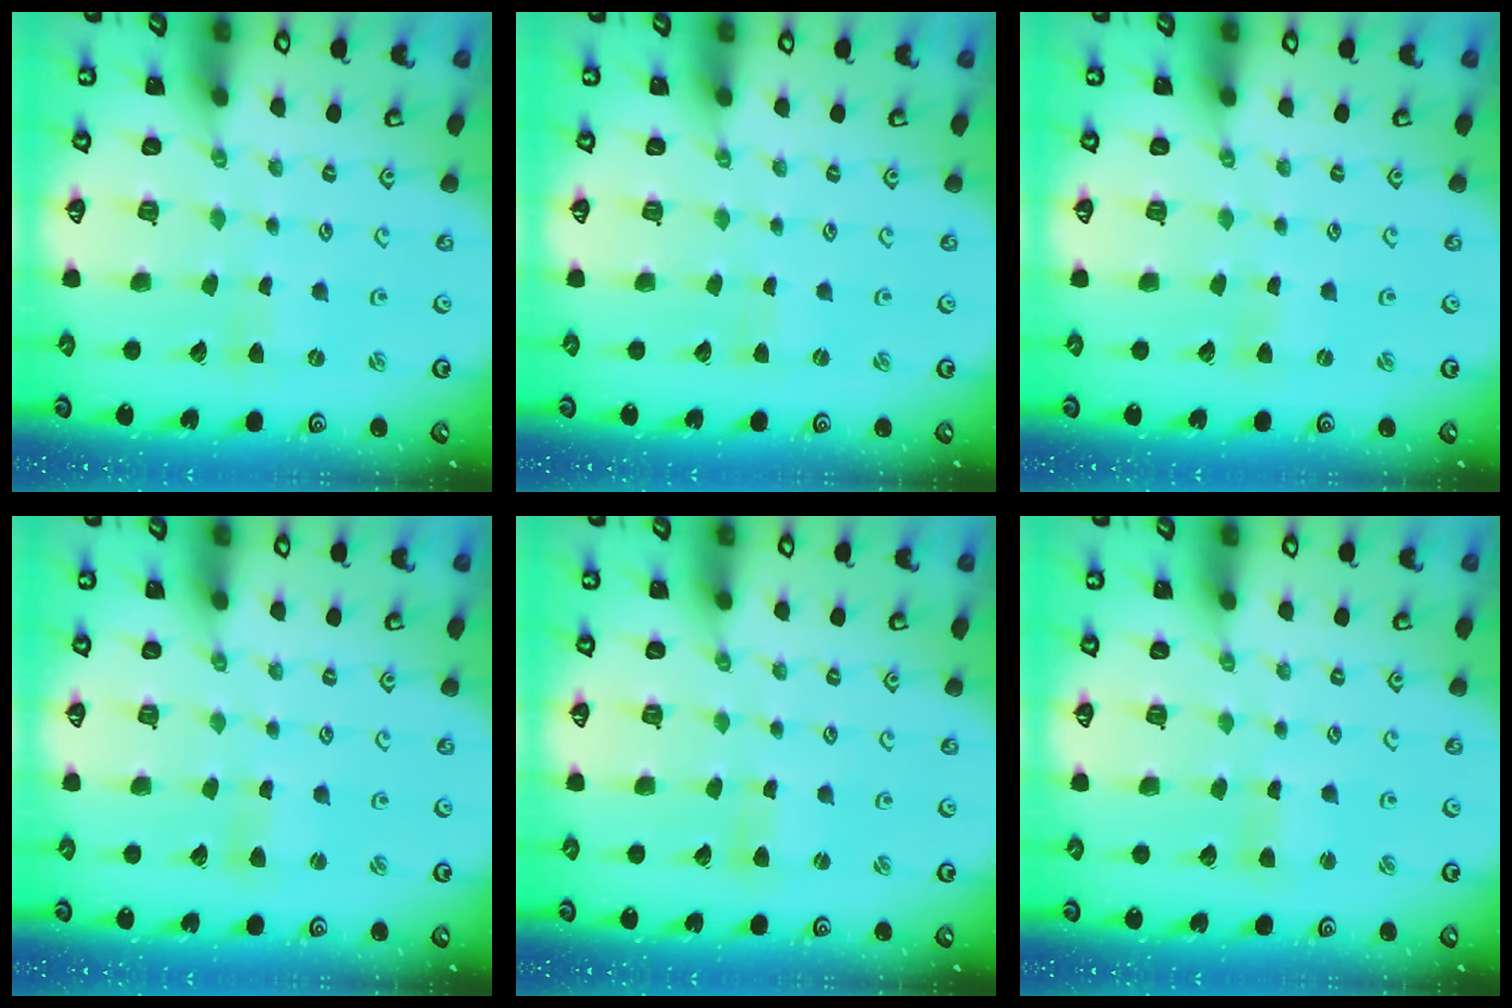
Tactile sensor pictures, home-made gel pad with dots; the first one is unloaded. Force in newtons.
{"total": 0.0}
{"total": 0.0}
{"total": 1.7, "press": 1.7, "slide": 0.4}
{"total": 1.7, "press": 1.7, "slide": 0.2}
{"total": 2.2, "press": 2.2, "slide": 0.3}